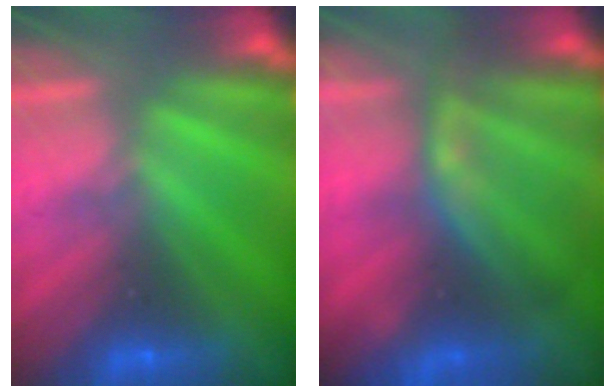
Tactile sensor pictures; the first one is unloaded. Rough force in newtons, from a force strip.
{"total": 8.6}